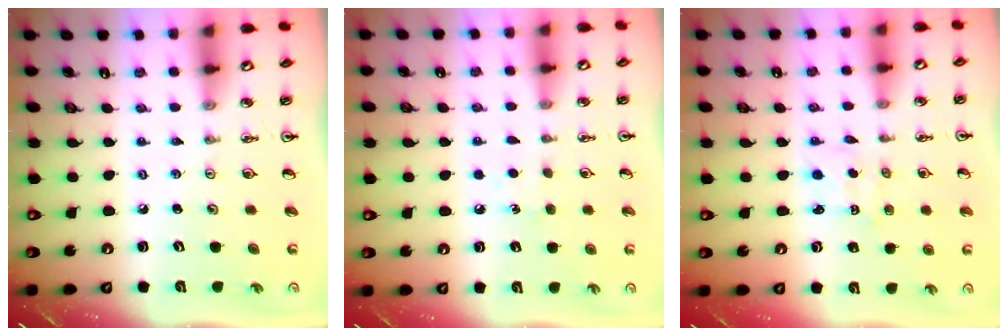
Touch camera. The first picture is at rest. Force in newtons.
{"total": 5.2, "press": 5.1, "slide": 0.7}
{"total": 2.1, "press": 2.1, "slide": 0.3}